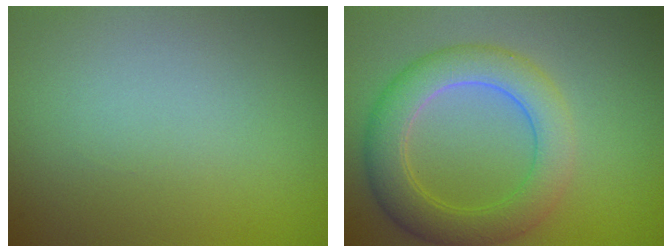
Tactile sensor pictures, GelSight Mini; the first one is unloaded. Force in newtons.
{"total": 5.6, "press": 5.6, "slide": 0.2}